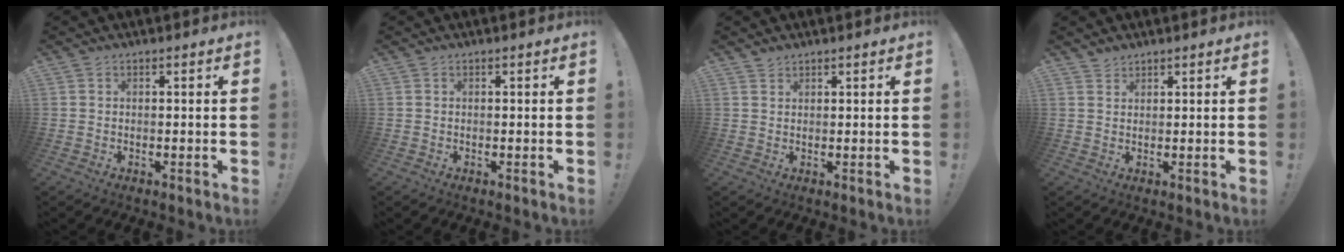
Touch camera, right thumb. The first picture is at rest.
{"total": 0.0}
{"total": 1.3, "force": [1.2, 0.4, 0.2], "torque": [-0.005, -0.005, 0.023]}
{"total": 1.7, "force": [1.6, 0.6, 0.2], "torque": [-0.005, -0.009, 0.032]}